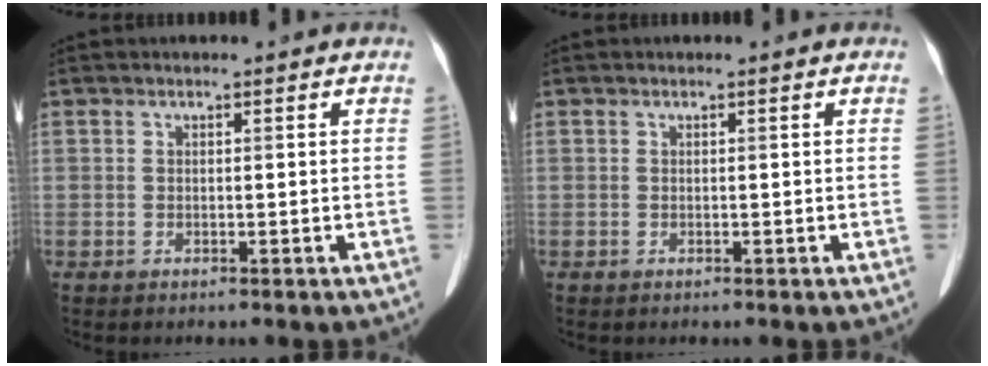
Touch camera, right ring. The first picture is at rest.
{"total": 0.0}